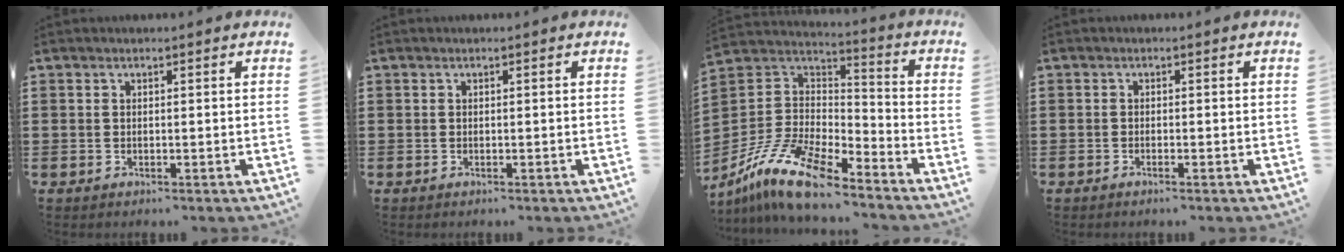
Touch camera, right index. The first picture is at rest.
{"total": 0.0}
{"total": 13.1, "force": [-9.5, 3.5, 8.3], "torque": [-0.183, 0.020, -0.187]}
{"total": 0.7, "force": [-0.5, 0.0, 0.4], "torque": [-0.008, -0.002, -0.010]}